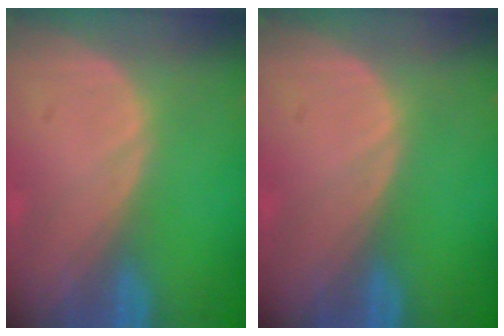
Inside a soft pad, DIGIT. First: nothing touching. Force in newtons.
{"total": 0.0}